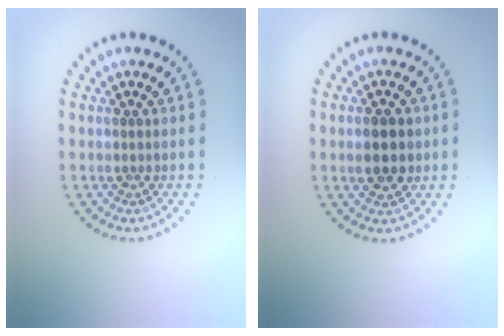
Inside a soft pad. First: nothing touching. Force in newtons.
{"total": 3.0, "press": 3.0, "slide": 0.2}